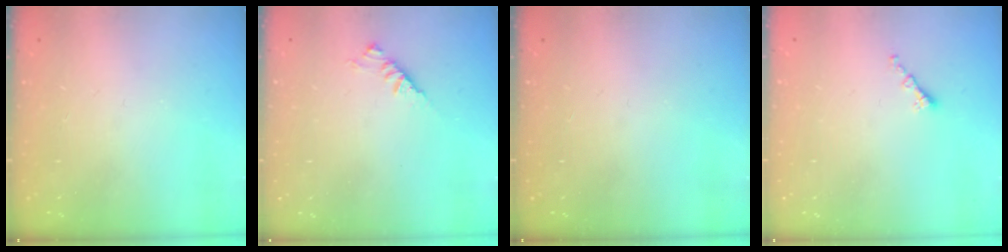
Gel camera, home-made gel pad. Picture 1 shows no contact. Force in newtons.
{"total": 2.9, "press": 2.8, "slide": 0.7}
{"total": 0.0}
{"total": 1.4, "press": 1.2, "slide": 0.6}